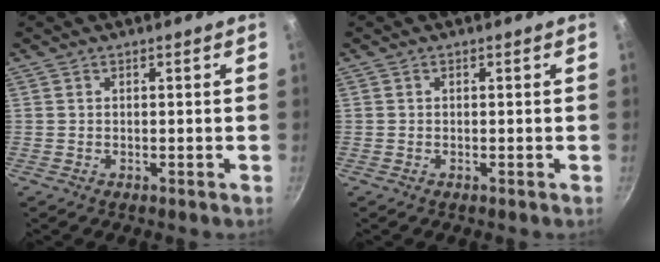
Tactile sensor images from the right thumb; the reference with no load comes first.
{"total": 0.0}